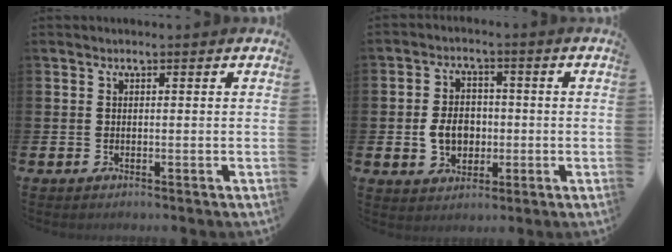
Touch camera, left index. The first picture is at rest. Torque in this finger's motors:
{"motor_torque": [0.62, -0.09, 0.17, 0.13]}